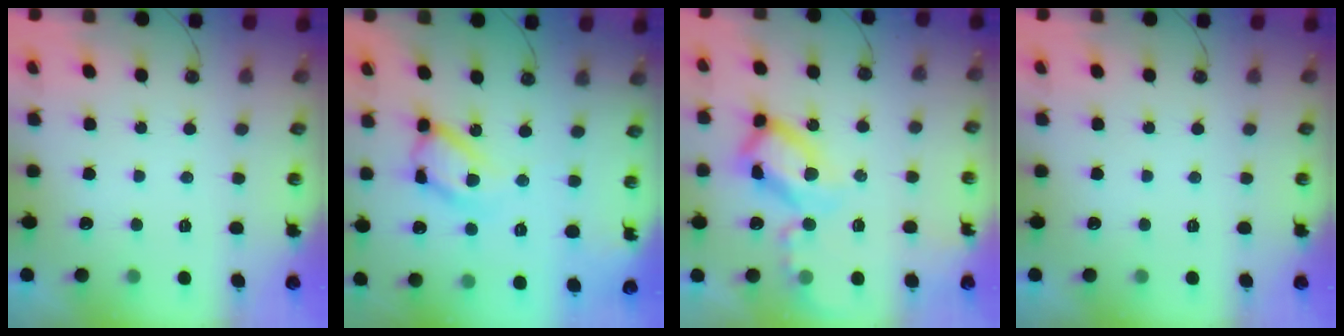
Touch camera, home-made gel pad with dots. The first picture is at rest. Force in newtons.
{"total": 14.2, "press": 14.1, "slide": 1.0}
{"total": 18.1, "press": 18.0, "slide": 2.4}
{"total": 0.0}